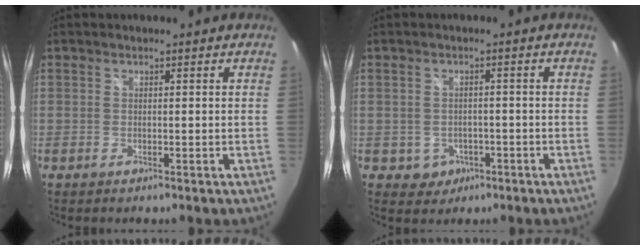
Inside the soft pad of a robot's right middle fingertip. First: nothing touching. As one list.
[{"total": 2.2, "force": [-0.8, 2.0, 0.7], "torque": [-0.016, -0.001, -0.008]}]